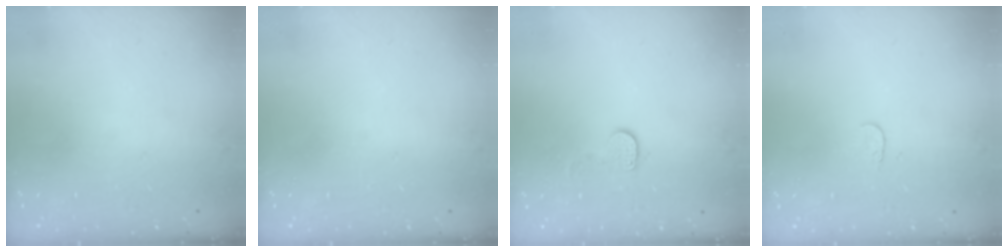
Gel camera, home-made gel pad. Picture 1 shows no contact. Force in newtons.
{"total": 0.0}
{"total": 6.8, "press": 6.7, "slide": 0.6}
{"total": 3.7, "press": 3.6, "slide": 0.3}